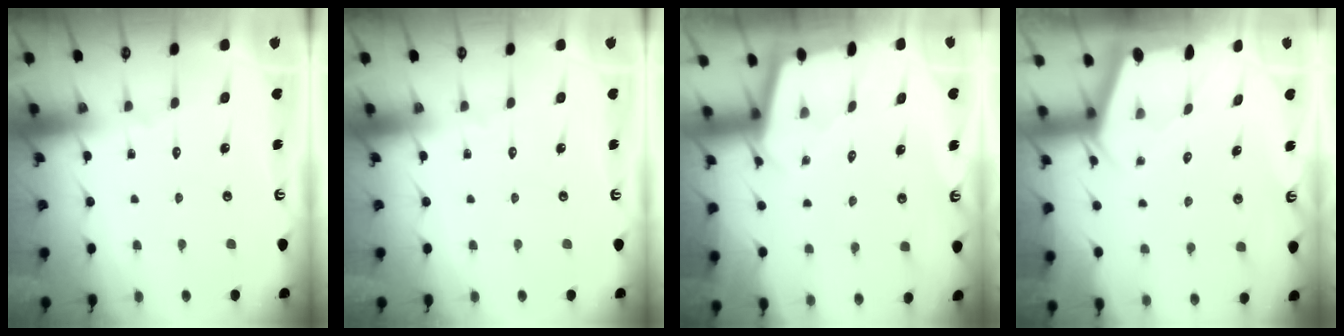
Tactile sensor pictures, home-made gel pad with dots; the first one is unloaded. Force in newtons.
{"total": 0.0}
{"total": 1.8, "press": 1.8, "slide": 0.2}
{"total": 1.8, "press": 1.8, "slide": 0.3}